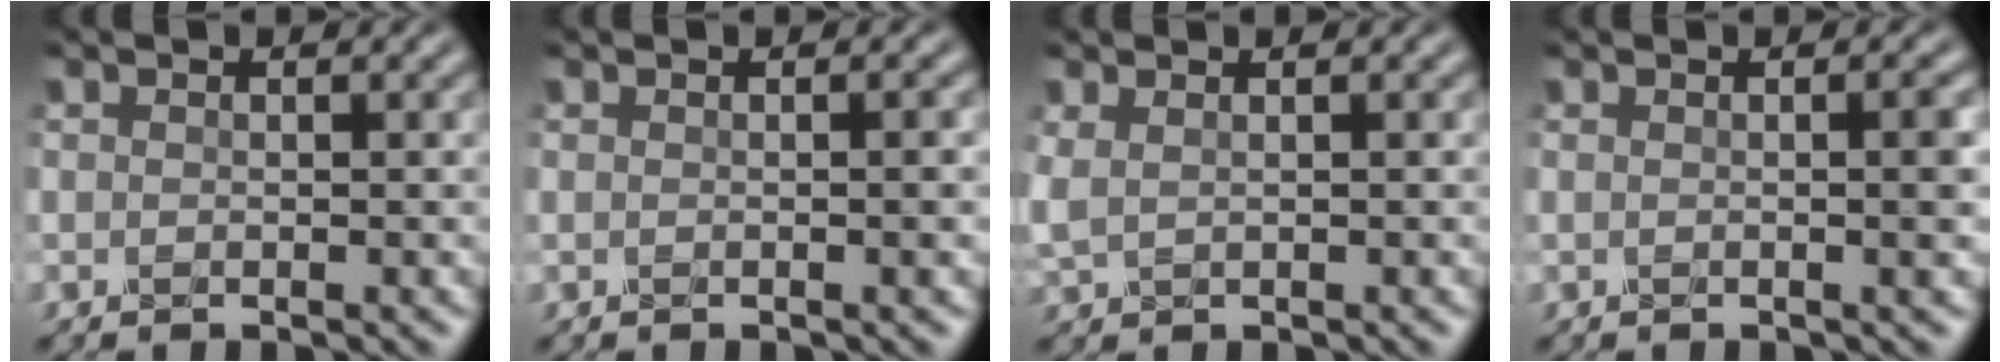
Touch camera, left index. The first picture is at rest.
{"total": 1.9, "force": [0.0, 0.6, 1.8], "torque": [-0.018, 0.004, -0.004]}
{"total": 1.4, "force": [0.7, 0.7, 1.0], "torque": [-0.028, 0.002, 0.017]}
{"total": 2.8, "force": [0.1, 0.8, 2.6], "torque": [-0.026, 0.004, -0.004]}